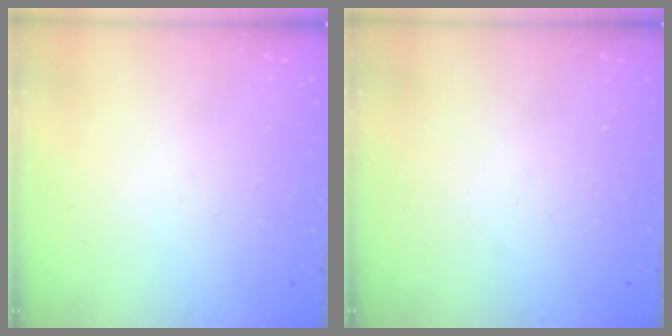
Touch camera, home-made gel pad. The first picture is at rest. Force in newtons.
{"total": 0.0}